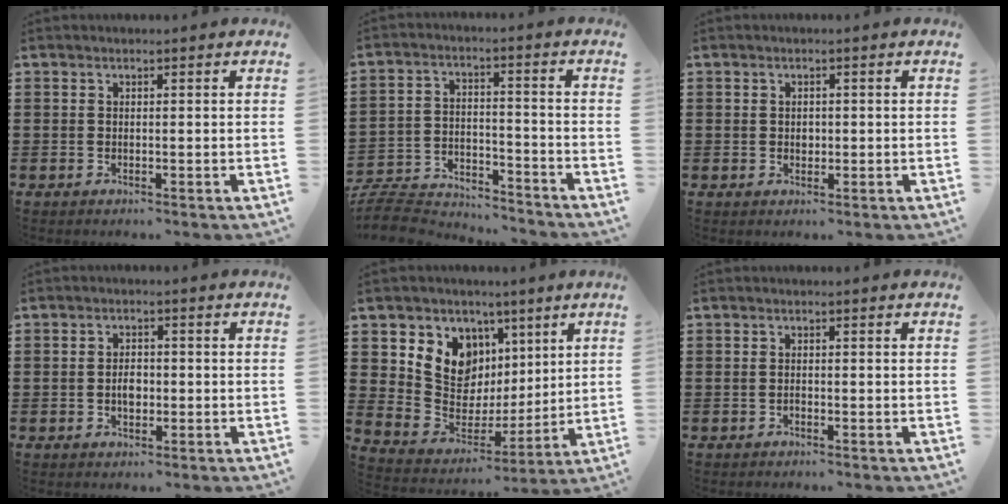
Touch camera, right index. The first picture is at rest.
{"total": 7.4, "force": [-7.2, 1.0, 1.5], "torque": [-0.041, 0.005, -0.144]}
{"total": 1.0, "force": [0.1, 0.9, 0.4], "torque": [-0.008, 0.006, 0.002]}
{"total": 2.4, "force": [-0.4, 1.6, 1.8], "torque": [-0.026, 0.001, -0.010]}
{"total": 9.3, "force": [4.4, 7.8, 2.4], "torque": [-0.085, -0.038, 0.085]}
{"total": 0.5, "force": [-0.5, 0.2, 0.2], "torque": [-0.004, -0.002, -0.008]}